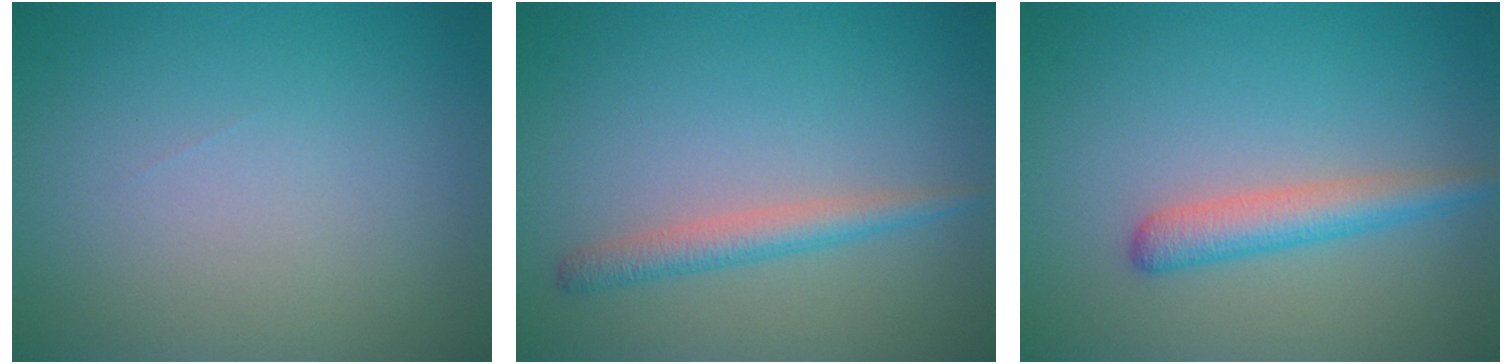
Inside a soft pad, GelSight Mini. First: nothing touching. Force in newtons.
{"total": 2.2, "press": 2.2, "slide": 0.1}
{"total": 2.9, "press": 2.9, "slide": 0.1}